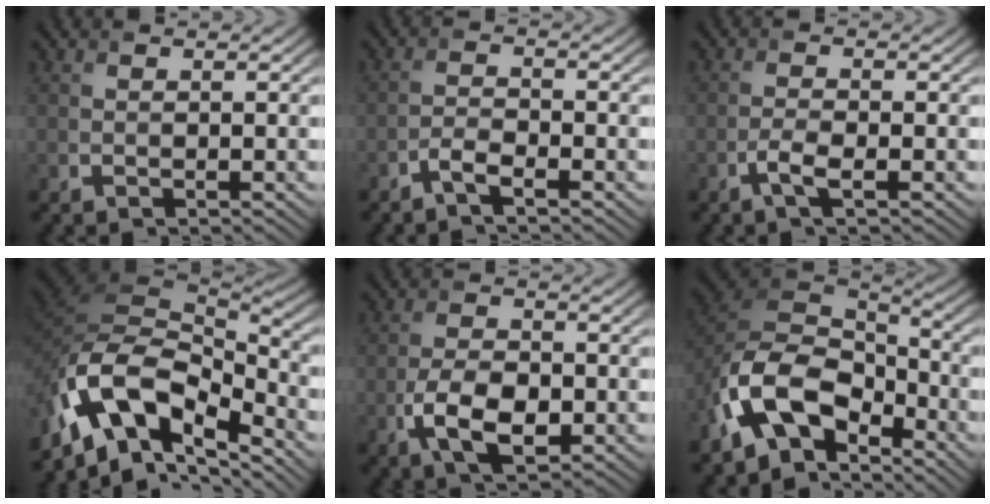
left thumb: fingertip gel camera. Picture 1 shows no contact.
{"total": 2.4, "force": [-1.8, 0.5, 1.4], "torque": [-0.034, 0.003, -0.044]}
{"total": 2.5, "force": [-1.3, 0.6, 2.0], "torque": [-0.046, 0.003, -0.030]}
{"total": 14.6, "force": [-7.1, 7.8, 10.0], "torque": [-0.228, -0.010, -0.134]}
{"total": 6.8, "force": [-2.4, 3.6, 5.2], "torque": [-0.105, -0.004, -0.049]}
{"total": 13.4, "force": [-7.1, 7.6, 8.4], "torque": [-0.190, -0.015, -0.148]}